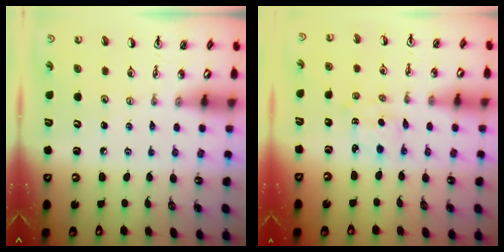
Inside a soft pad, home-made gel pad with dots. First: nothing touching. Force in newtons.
{"total": 1.6, "press": 1.5, "slide": 0.7}